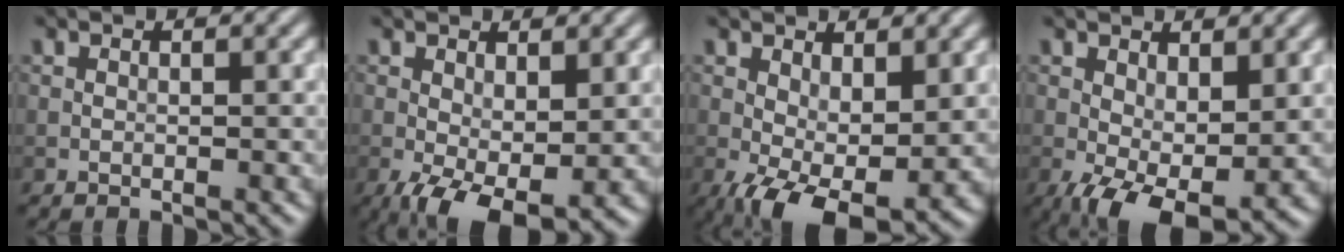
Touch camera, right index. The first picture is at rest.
{"total": 5.8, "force": [-1.6, 2.8, 4.8], "torque": [-0.096, -0.019, -0.020]}
{"total": 7.7, "force": [-1.7, 3.9, 6.4], "torque": [-0.120, -0.021, -0.015]}
{"total": 6.9, "force": [-1.5, 3.5, 5.8], "torque": [-0.111, -0.020, -0.015]}